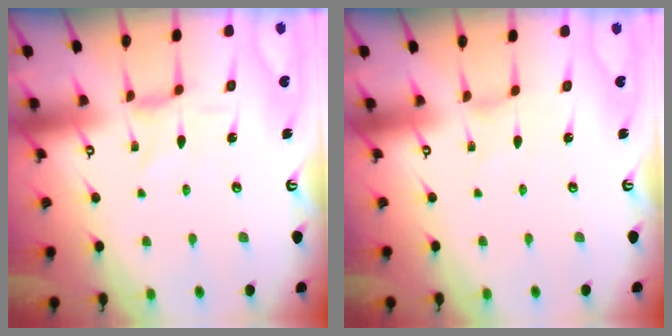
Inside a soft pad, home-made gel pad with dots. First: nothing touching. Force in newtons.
{"total": 0.0}